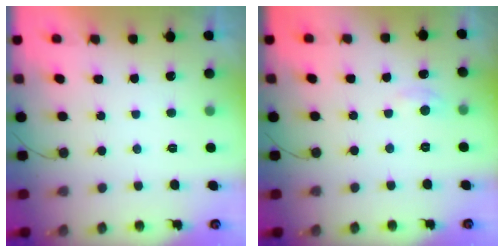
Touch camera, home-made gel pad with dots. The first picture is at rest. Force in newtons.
{"total": 2.3, "press": 2.3, "slide": 0.3}